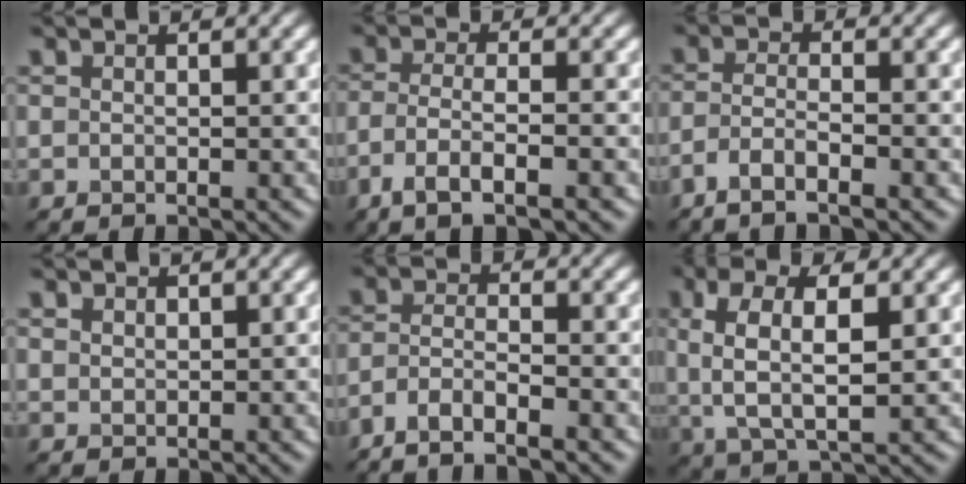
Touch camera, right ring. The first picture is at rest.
{"total": 4.7, "force": [-2.6, 1.1, 3.8], "torque": [-0.074, -0.002, -0.051]}
{"total": 3.1, "force": [-2.1, 0.6, 2.2], "torque": [-0.045, -0.002, -0.050]}
{"total": 0.9, "force": [0.6, 0.6, 0.2], "torque": [-0.005, -0.001, 0.015]}
{"total": 4.1, "force": [-3.2, 0.8, 2.5], "torque": [-0.048, -0.001, -0.067]}
{"total": 5.8, "force": [1.1, 2.5, 5.1], "torque": [-0.107, 0.003, 0.019]}